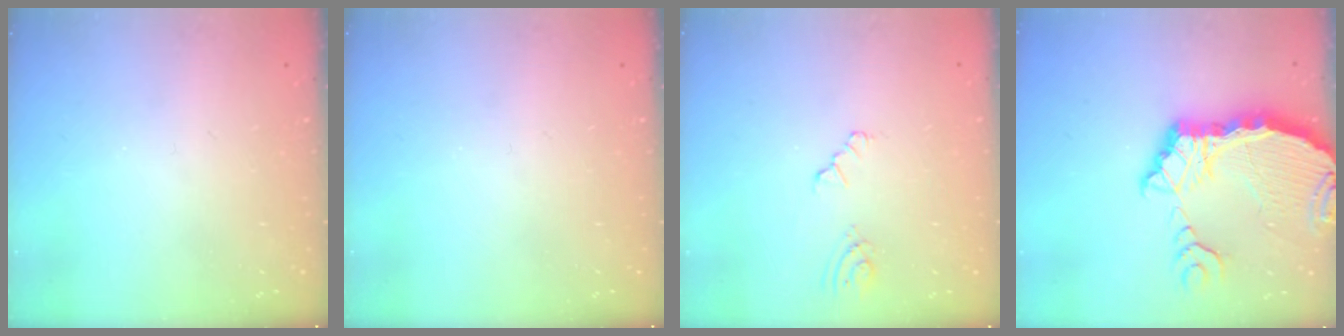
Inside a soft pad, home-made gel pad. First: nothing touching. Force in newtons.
{"total": 0.0}
{"total": 3.4, "press": 3.3, "slide": 0.6}
{"total": 9.8, "press": 9.7, "slide": 1.3}